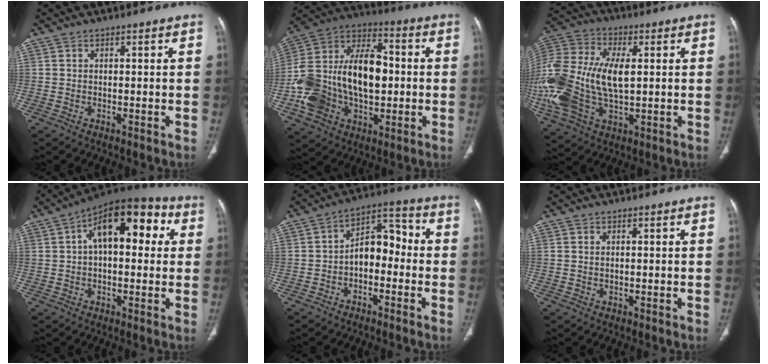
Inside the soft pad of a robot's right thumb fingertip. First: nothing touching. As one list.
[{"total": 25.8, "force": [-1.8, 16.8, 19.5], "torque": [-0.354, 0.031, -0.021]}, {"total": 25.1, "force": [0.2, 14.3, 20.6], "torque": [-0.497, 0.004, 0.012]}, {"total": 16.1, "force": [3.8, 8.4, 13.1], "torque": [-0.158, 0.035, 0.047]}, {"total": 8.8, "force": [-1.8, 5.6, 6.6], "torque": [-0.073, 0.045, -0.044]}, {"total": 0.5, "force": [0.1, 0.3, 0.4], "torque": [-0.012, 0.002, 0.004]}]